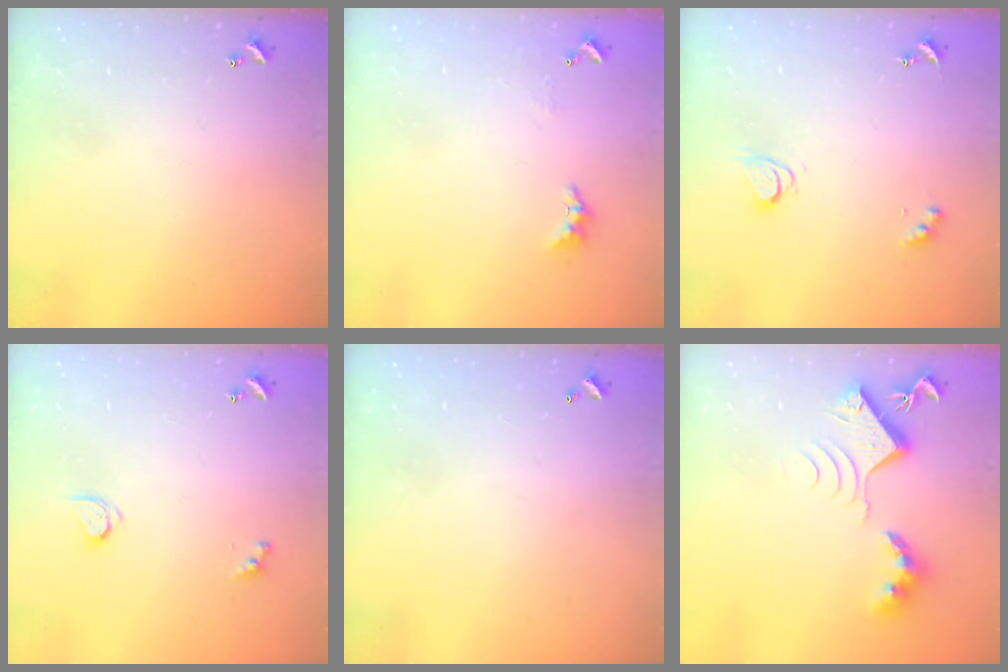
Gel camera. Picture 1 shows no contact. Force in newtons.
{"total": 2.2, "press": 2.1, "slide": 0.7}
{"total": 3.6, "press": 3.6, "slide": 0.4}
{"total": 2.9, "press": 2.9, "slide": 0.3}
{"total": 2.7, "press": 2.7, "slide": 0.1}
{"total": 9.6, "press": 9.6, "slide": 0.4}